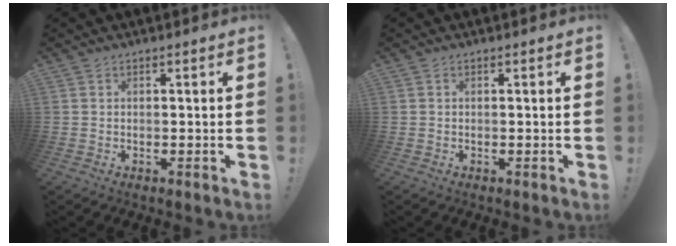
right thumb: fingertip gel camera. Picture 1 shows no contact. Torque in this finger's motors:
{"motor_torque": [0.14, 0.01, 0.37, 0.14, 0.00]}